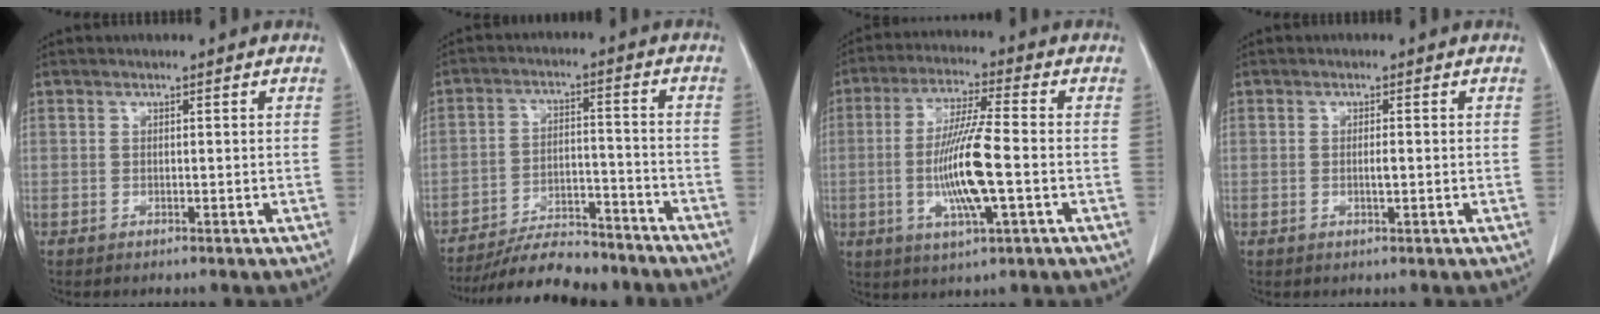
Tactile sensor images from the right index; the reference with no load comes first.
{"total": 12.6, "force": [-11.4, 2.8, 4.6], "torque": [-0.067, 0.008, -0.180]}
{"total": 11.6, "force": [-2.1, 0.7, 11.4], "torque": [-0.224, -0.008, -0.043]}
{"total": 1.3, "force": [-0.3, 0.1, 1.3], "torque": [-0.025, -0.001, -0.005]}